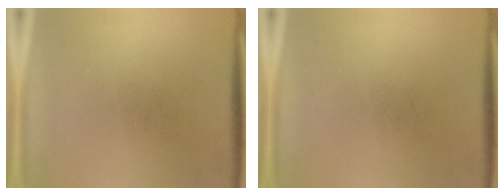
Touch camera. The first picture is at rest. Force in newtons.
{"total": 0.0}